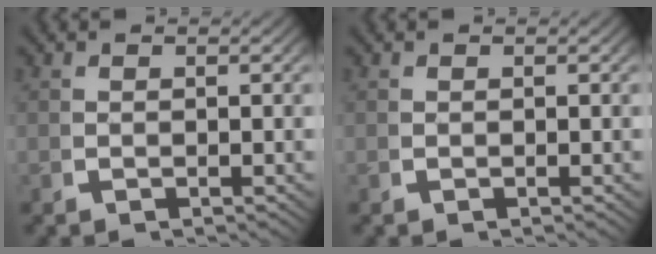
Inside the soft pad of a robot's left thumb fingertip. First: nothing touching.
{"total": 0.0}